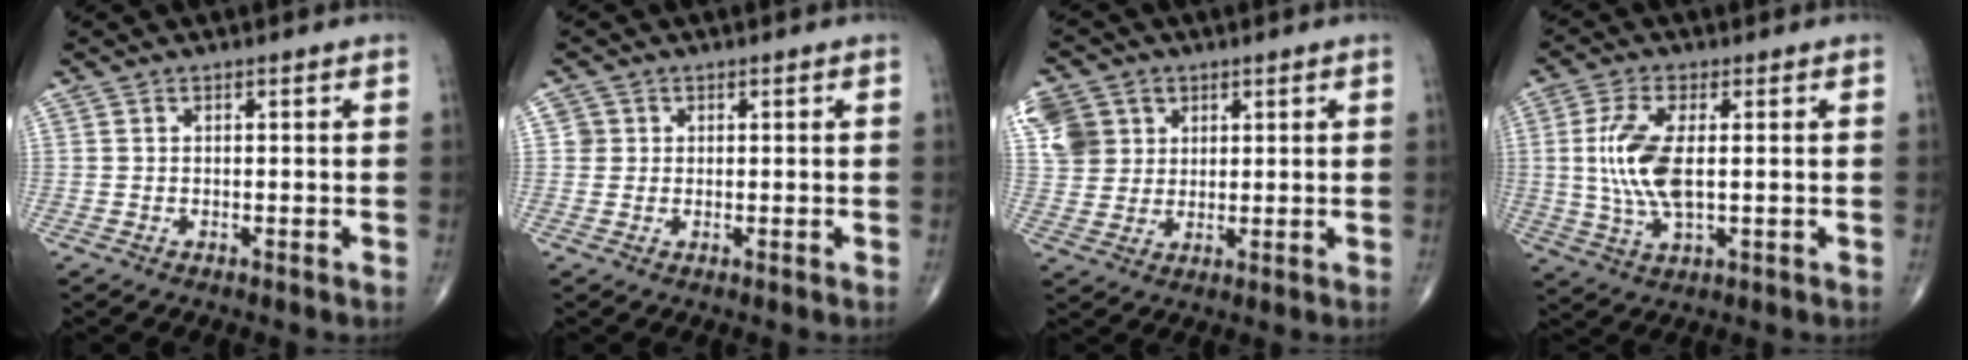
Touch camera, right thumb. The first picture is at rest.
{"total": 1.7, "force": [0.3, 1.7, 0.1], "torque": [0.013, 0.004, 0.001]}
{"total": 9.3, "force": [3.4, 7.9, 3.5], "torque": [-0.051, 0.005, 0.067]}
{"total": 10.2, "force": [0.6, 4.1, 9.3], "torque": [-0.206, -0.005, 0.015]}